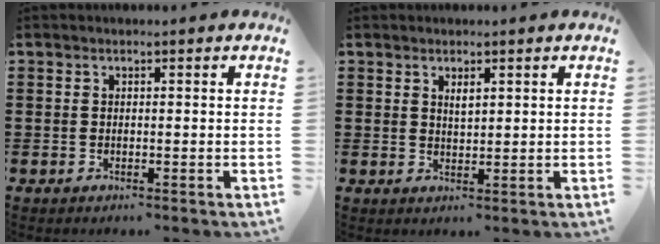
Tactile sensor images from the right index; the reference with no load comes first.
{"total": 1.5, "force": [0.7, 0.5, 1.3], "torque": [-0.027, 0.000, 0.012]}